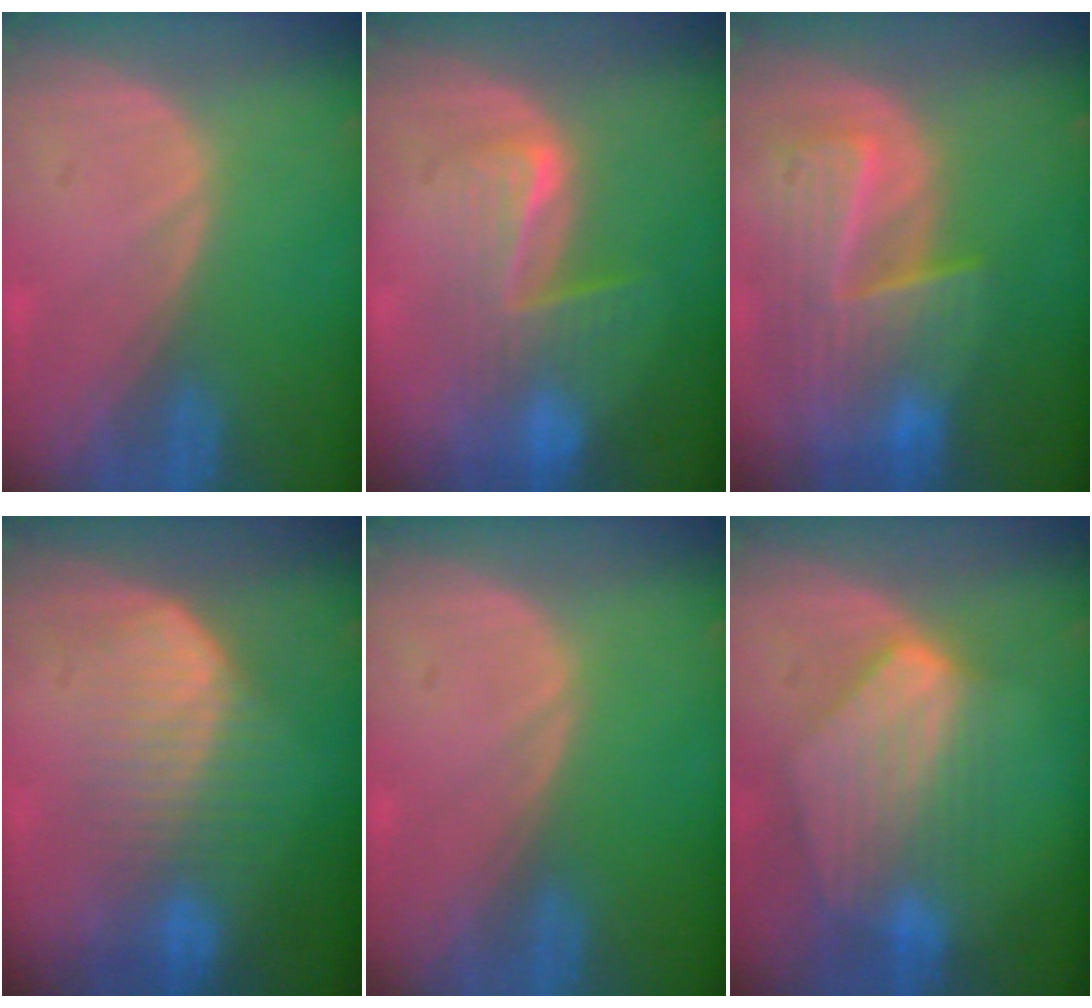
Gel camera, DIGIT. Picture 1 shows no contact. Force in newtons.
{"total": 6.5, "press": 6.4, "slide": 1.3}
{"total": 9.9, "press": 8.5, "slide": 5.0}
{"total": 6.7, "press": 6.6, "slide": 1.4}
{"total": 0.0}
{"total": 8.1, "press": 7.7, "slide": 2.5}